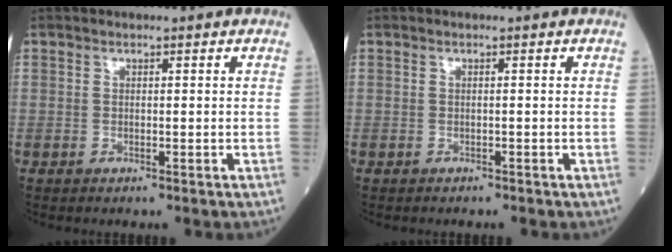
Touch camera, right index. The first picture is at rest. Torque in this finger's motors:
{"motor_torque": [-0.02, 0.05, 0.06, 0.02]}